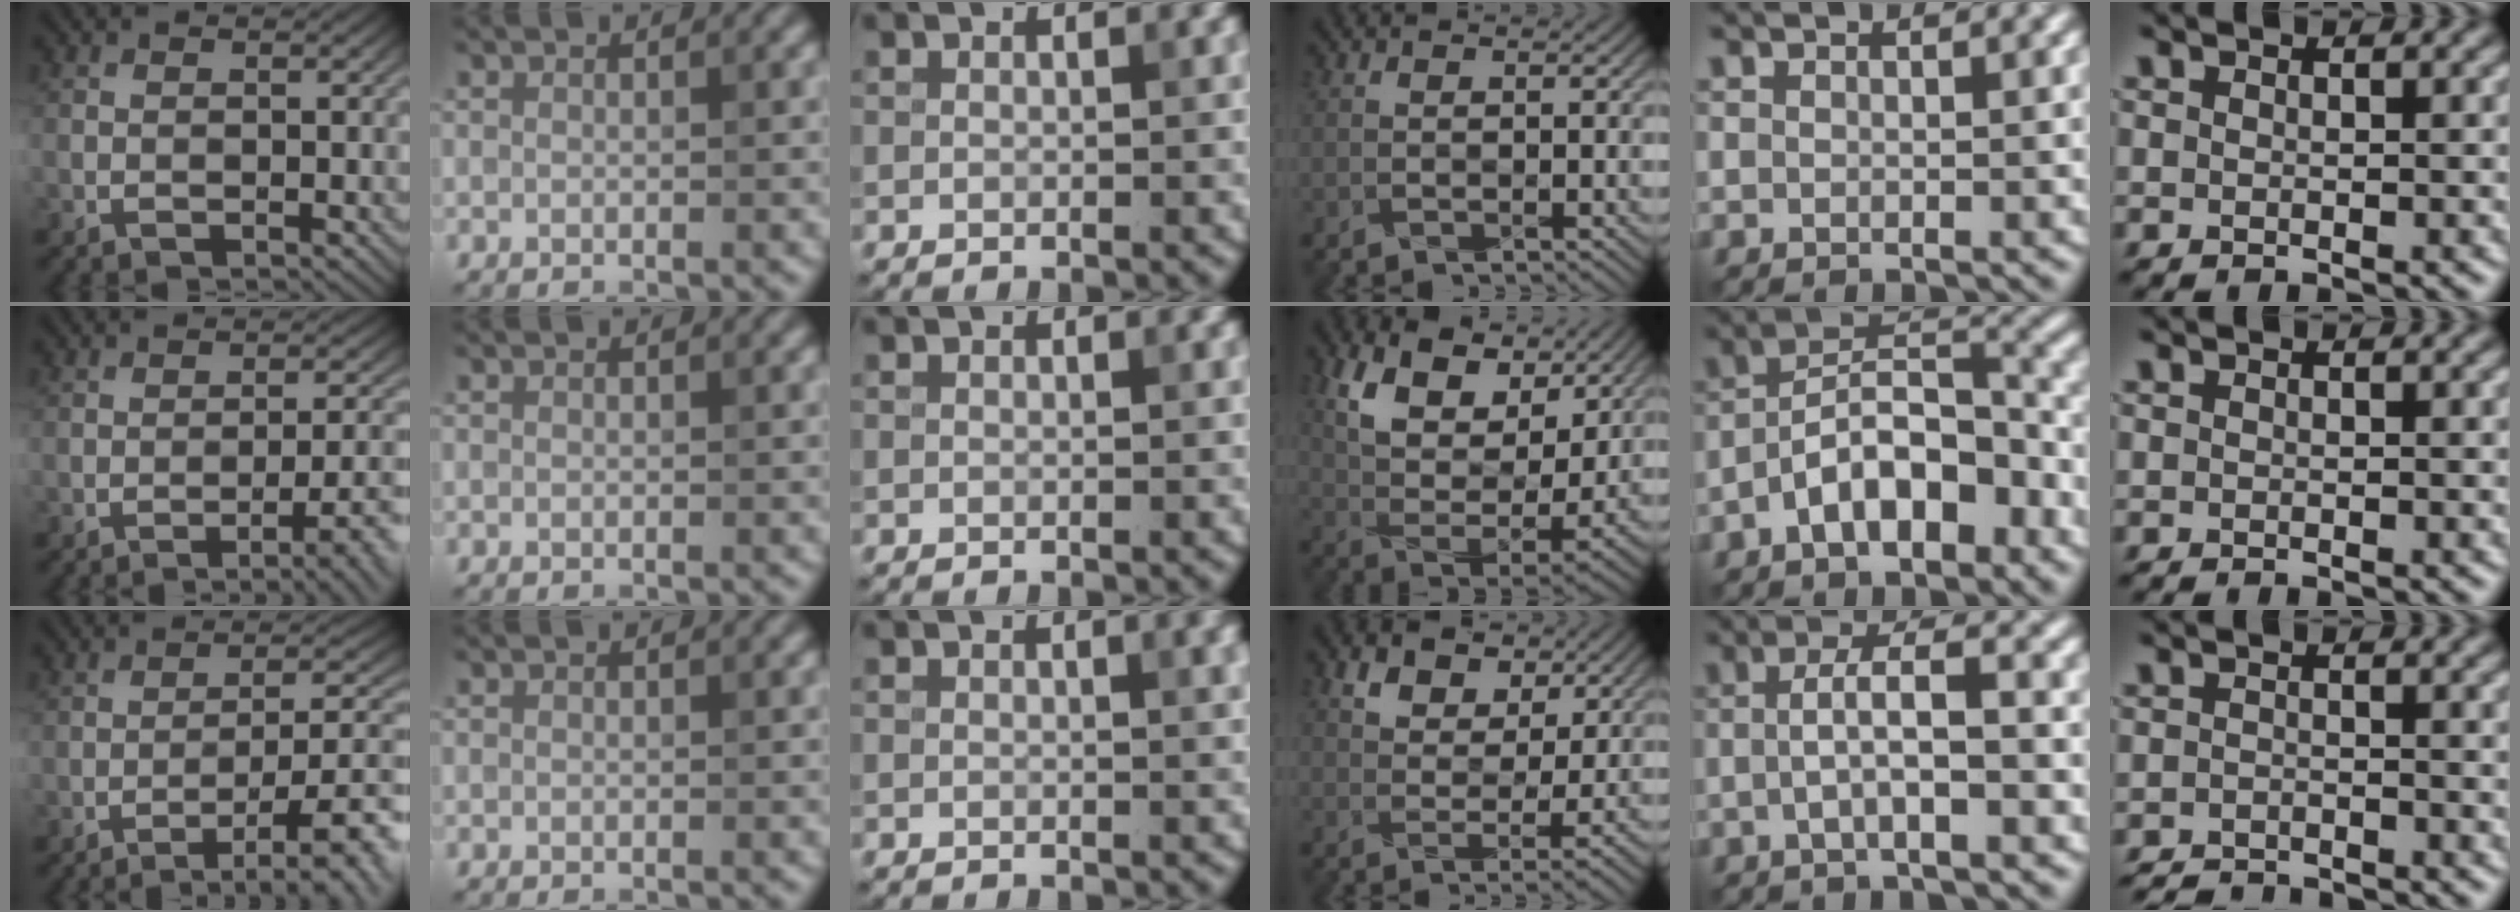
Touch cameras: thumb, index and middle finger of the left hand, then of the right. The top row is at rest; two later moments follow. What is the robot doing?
{"motion": "wrap", "object": "scarf"}